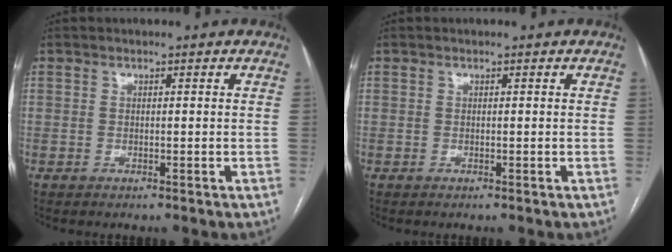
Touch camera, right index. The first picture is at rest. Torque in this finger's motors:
{"motor_torque": [-0.04, -0.04, 0.00, 0.00]}